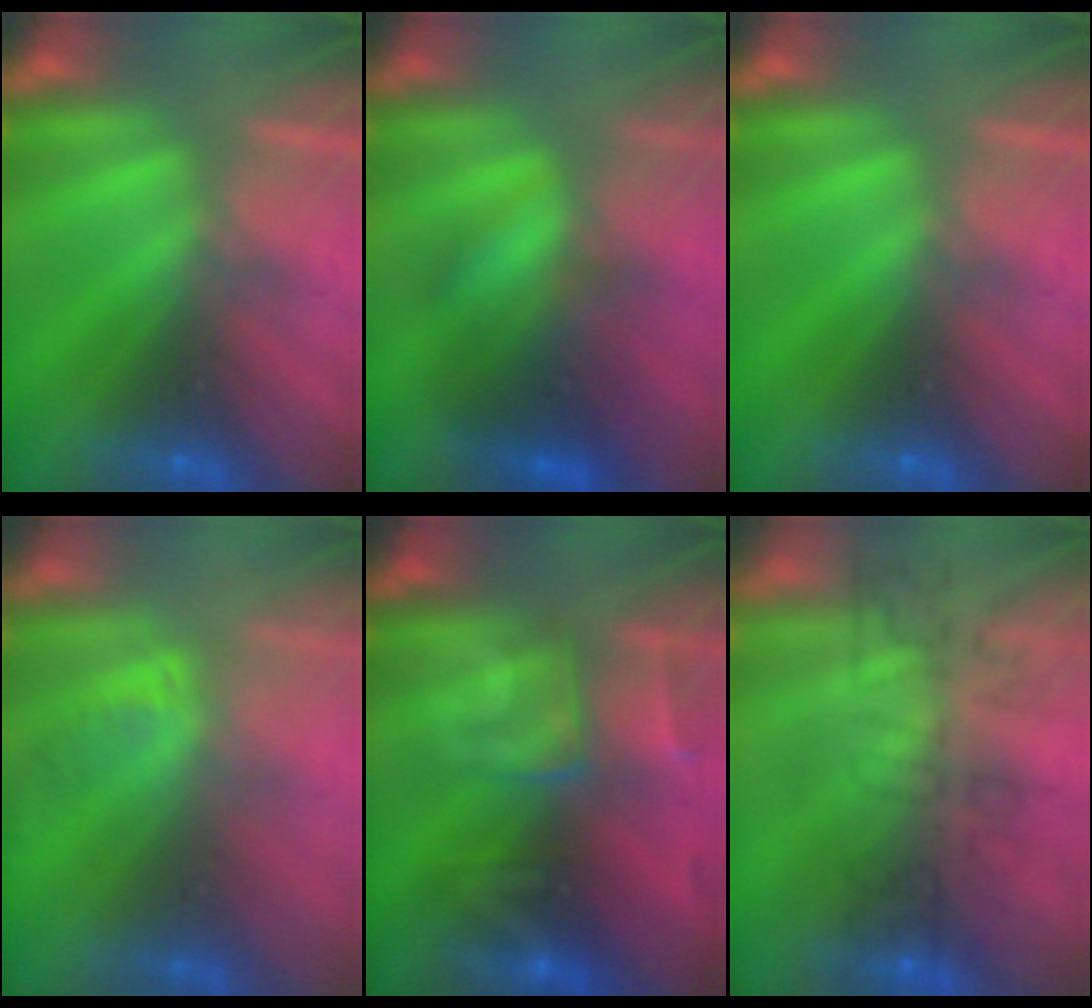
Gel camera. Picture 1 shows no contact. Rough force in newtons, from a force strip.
{"total": 3.6}
{"total": 0.0}
{"total": 1.1}
{"total": 2.8}
{"total": 10.2}